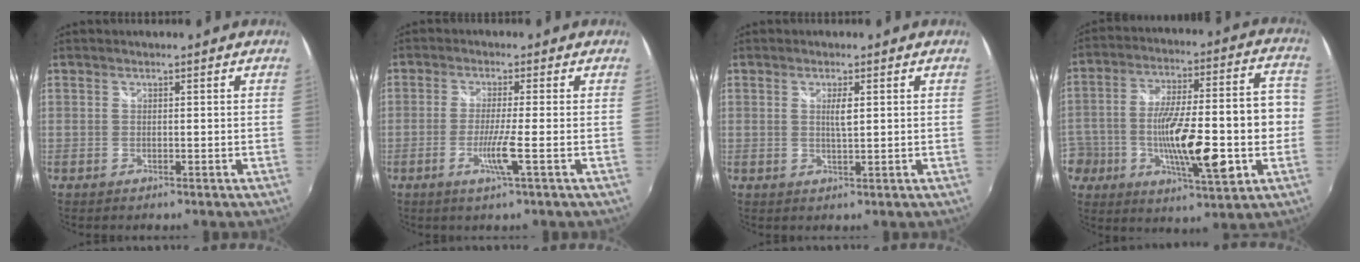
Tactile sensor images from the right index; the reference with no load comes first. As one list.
[{"total": 4.5, "force": [-1.7, -1.0, 4.1], "torque": [-0.084, -0.014, -0.035]}, {"total": 2.3, "force": [0.6, 0.3, 2.2], "torque": [-0.038, -0.001, 0.009]}, {"total": 22.5, "force": [-5.8, 7.8, 20.3], "torque": [-0.357, 0.006, -0.085]}]